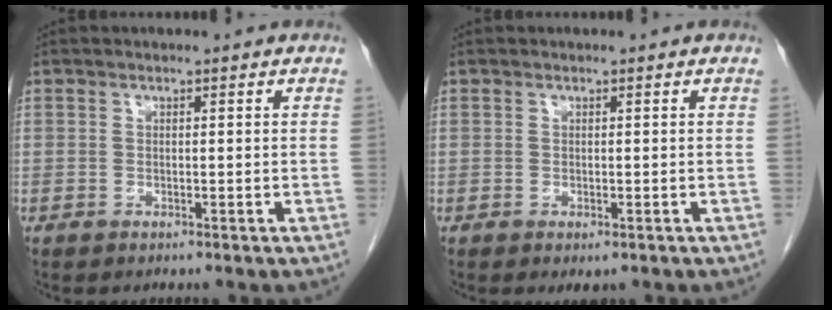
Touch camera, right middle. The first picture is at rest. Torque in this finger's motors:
{"motor_torque": [0.03, -0.01, 0.01, 0.00]}